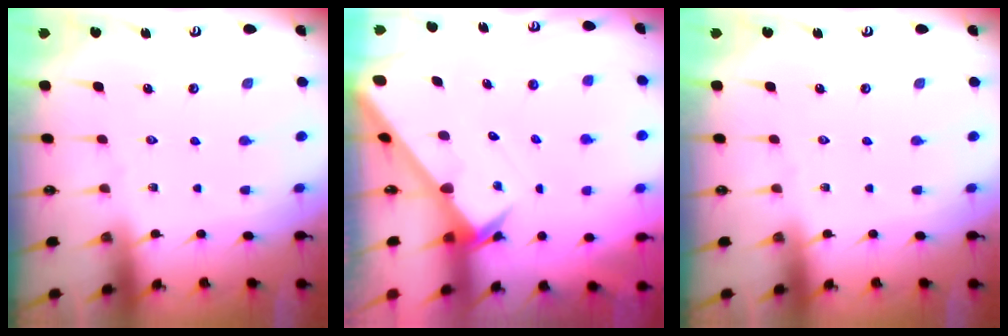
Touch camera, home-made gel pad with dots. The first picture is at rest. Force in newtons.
{"total": 2.9, "press": 2.9, "slide": 0.2}
{"total": 0.0}